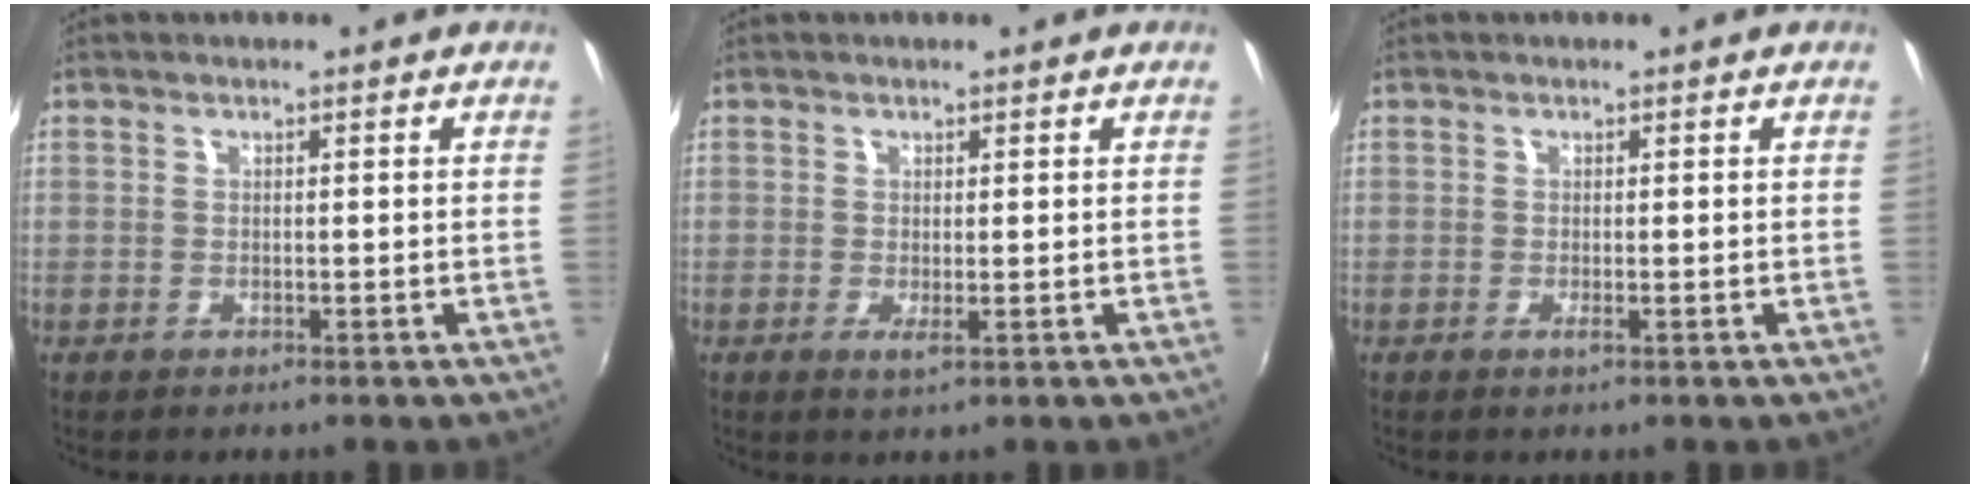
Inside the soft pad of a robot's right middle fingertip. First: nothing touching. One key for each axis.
{"total": 1.5, "fx": 0.0, "fy": 0.0, "fz": 1.5, "tx": -0.027, "ty": -0.004, "tz": -0.001}
{"total": 0.8, "fx": -0.2, "fy": -0.2, "fz": 0.7, "tx": -0.013, "ty": -0.001, "tz": -0.004}